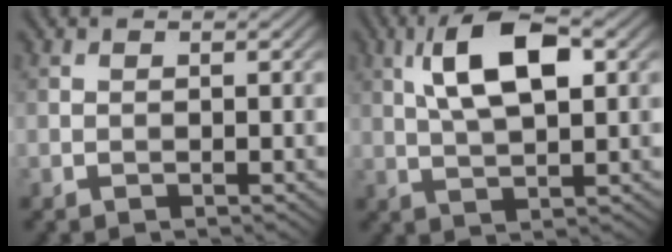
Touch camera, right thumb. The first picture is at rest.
{"total": 9.1, "force": [2.8, 3.5, 7.9], "torque": [-0.154, 0.016, 0.042]}